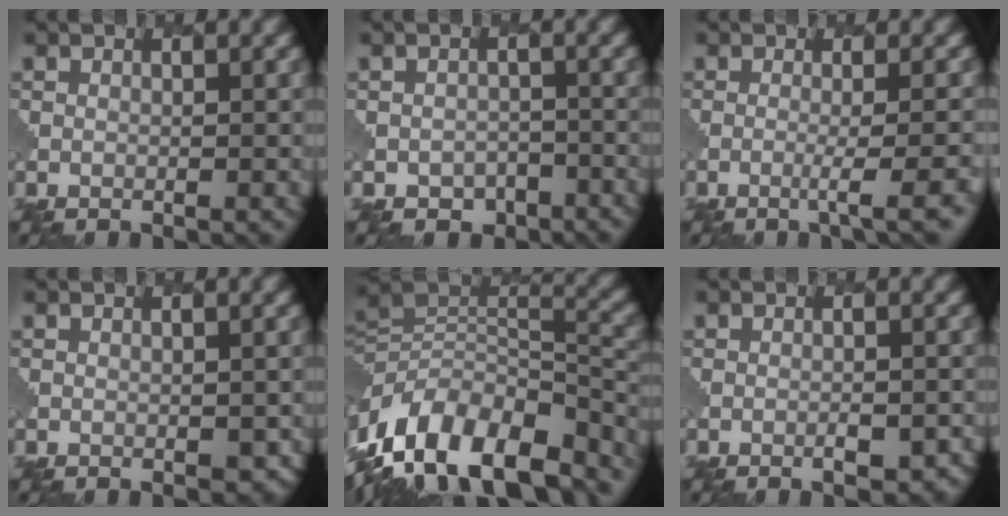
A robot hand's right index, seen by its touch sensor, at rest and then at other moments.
{"total": 2.3, "force": [-1.6, 1.6, 0.2], "torque": [0.005, -0.008, -0.024]}
{"total": 3.5, "force": [-1.1, 0.7, 3.2], "torque": [-0.038, 0.006, -0.028]}
{"total": 2.3, "force": [-0.6, 1.4, 1.8], "torque": [-0.019, -0.008, -0.002]}
{"total": 15.0, "force": [-8.8, 7.8, 9.2], "torque": [-0.183, 0.001, -0.142]}
{"total": 2.3, "force": [-1.2, 0.8, 1.8], "torque": [-0.030, 0.002, -0.015]}